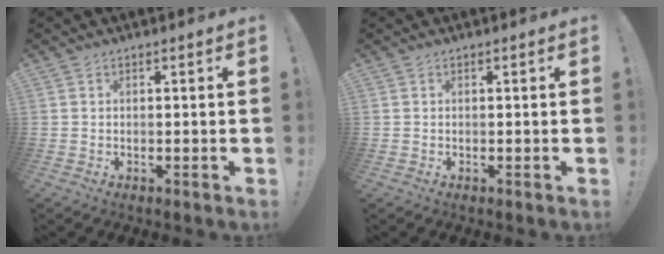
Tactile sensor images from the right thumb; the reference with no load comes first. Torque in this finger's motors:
{"motor_torque": [0.00, 0.00, -0.06, 0.06, 0.01]}